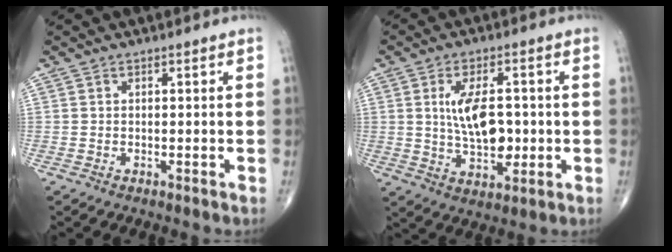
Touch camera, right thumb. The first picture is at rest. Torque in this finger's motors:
{"motor_torque": [2.53, 2.48, 0.50, -0.58, 0.15]}